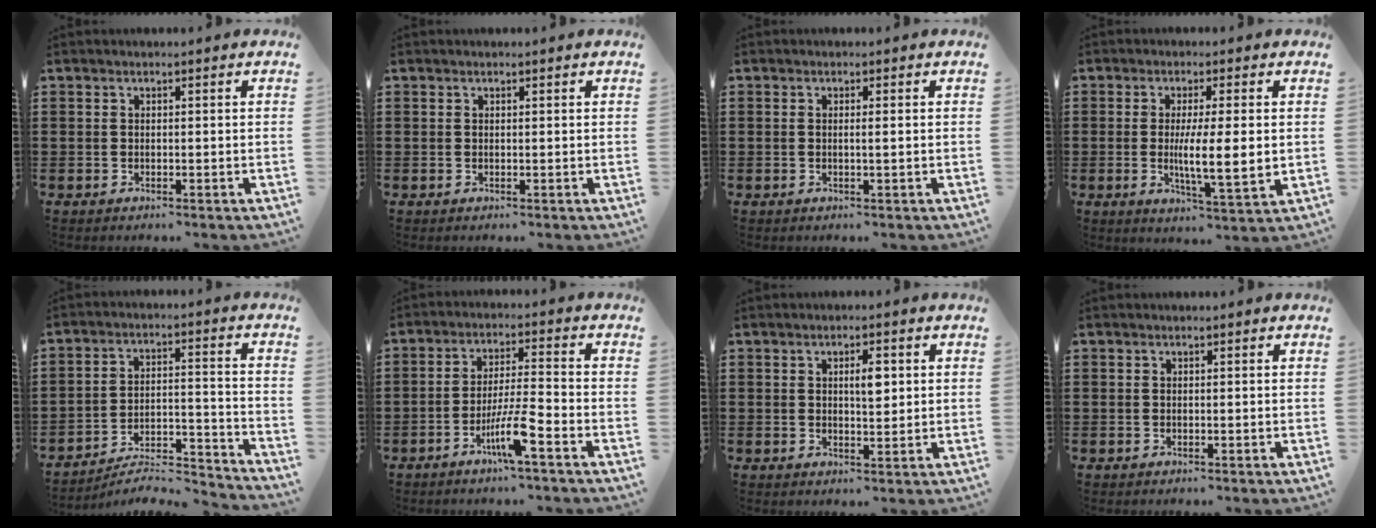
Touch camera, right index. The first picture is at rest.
{"total": 0.0}
{"total": 0.9, "force": [0.1, 0.0, 0.9], "torque": [-0.017, -0.002, 0.001]}
{"total": 6.8, "force": [0.1, 1.0, 6.7], "torque": [-0.105, -0.011, -0.004]}
{"total": 5.2, "force": [-4.9, 0.7, 1.7], "torque": [-0.028, -0.009, -0.099]}
{"total": 7.0, "force": [-3.7, 0.5, 5.9], "torque": [-0.116, -0.008, -0.070]}
{"total": 3.5, "force": [0.9, 1.3, 3.2], "torque": [-0.057, 0.005, 0.011]}
{"total": 0.0}